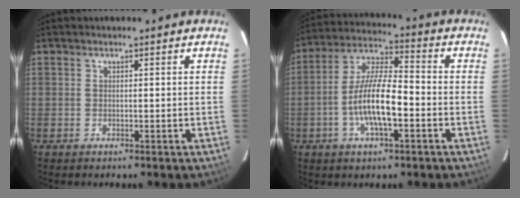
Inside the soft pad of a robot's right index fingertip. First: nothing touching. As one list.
[{"total": 11.8, "force": [-3.6, 3.2, 10.8], "torque": [-0.217, 0.003, -0.069]}]